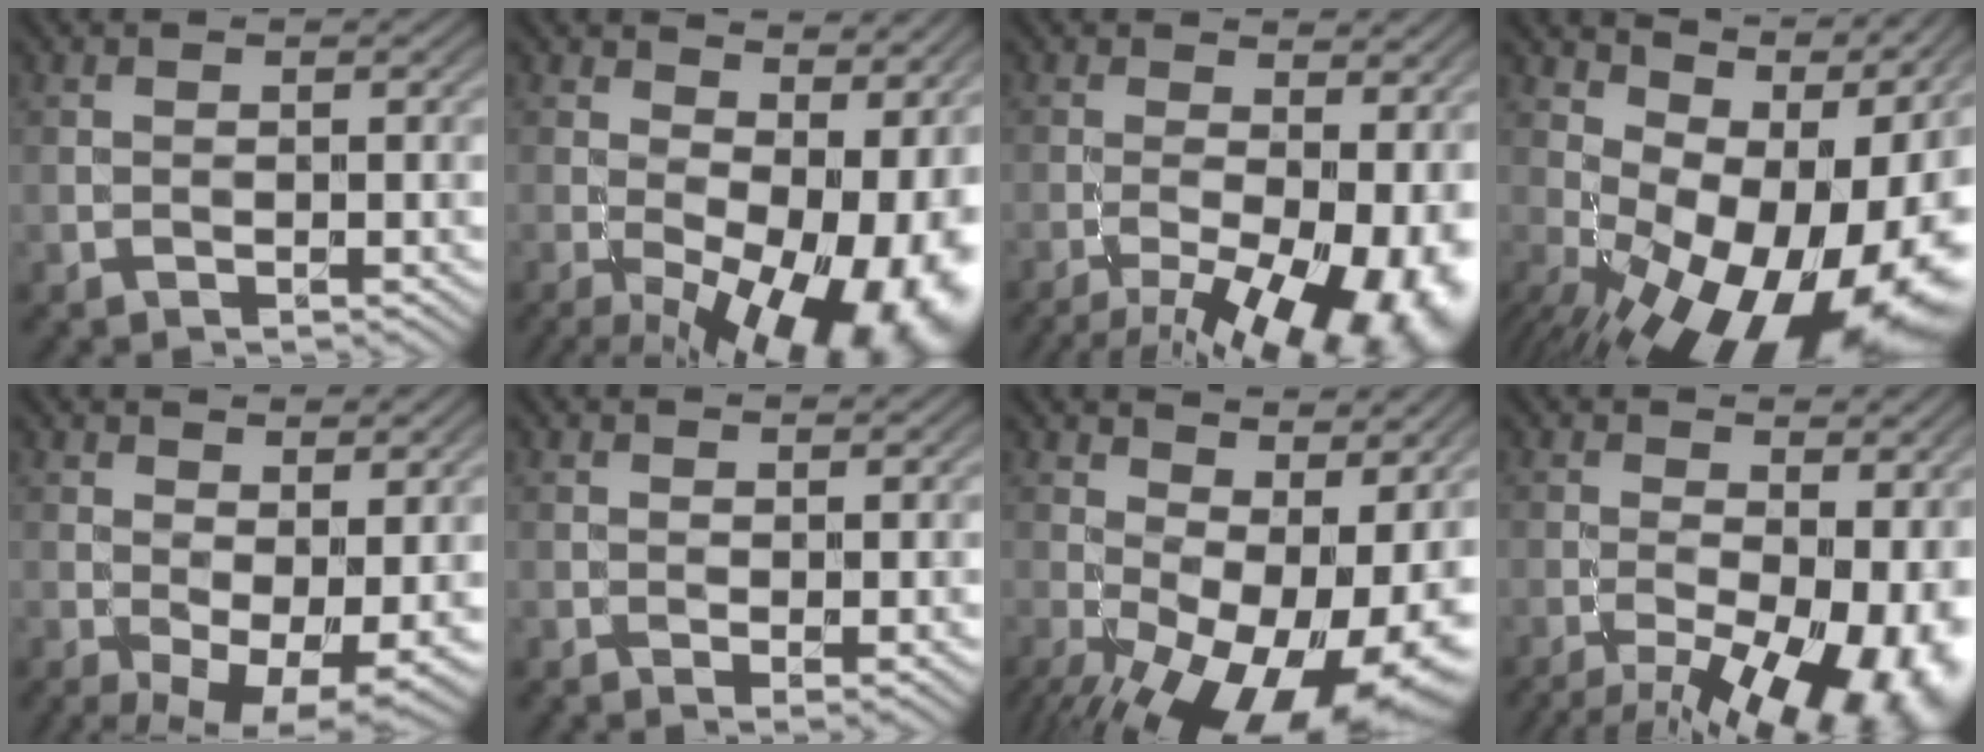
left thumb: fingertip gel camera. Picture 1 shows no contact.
{"total": 18.1, "force": [-0.9, 9.3, 15.5], "torque": [-0.175, -0.010, 0.026]}
{"total": 16.2, "force": [-6.3, 6.9, 13.2], "torque": [-0.195, -0.022, -0.070]}
{"total": 17.8, "force": [-0.6, 10.2, 14.6], "torque": [-0.138, 0.011, 0.020]}
{"total": 9.2, "force": [0.3, 4.7, 7.9], "torque": [-0.128, -0.015, 0.024]}
{"total": 1.8, "force": [0.8, 0.7, 1.4], "torque": [-0.032, -0.006, 0.020]}
{"total": 16.6, "force": [-1.4, 8.5, 14.2], "torque": [-0.202, -0.016, 0.008]}
{"total": 16.7, "force": [-5.6, 7.5, 13.8], "torque": [-0.195, -0.020, -0.055]}